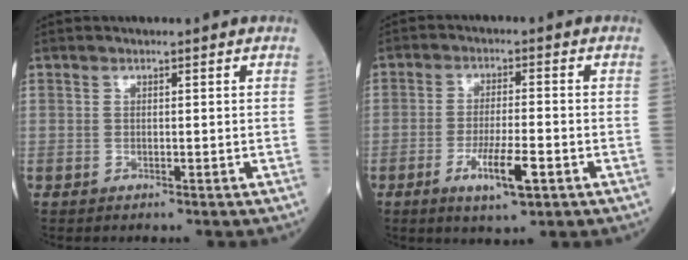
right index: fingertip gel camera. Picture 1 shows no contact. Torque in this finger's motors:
{"motor_torque": [0.87, -0.54, 0.44, 0.11]}